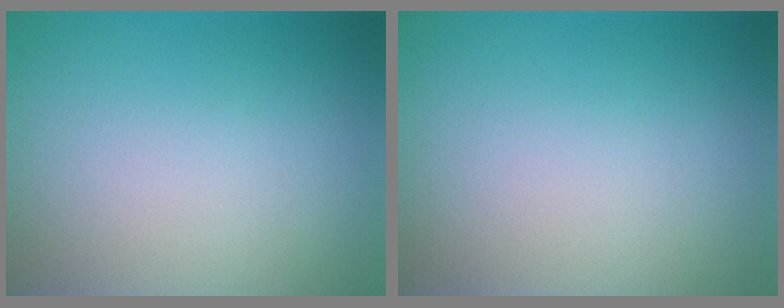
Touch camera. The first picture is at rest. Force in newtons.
{"total": 0.0}